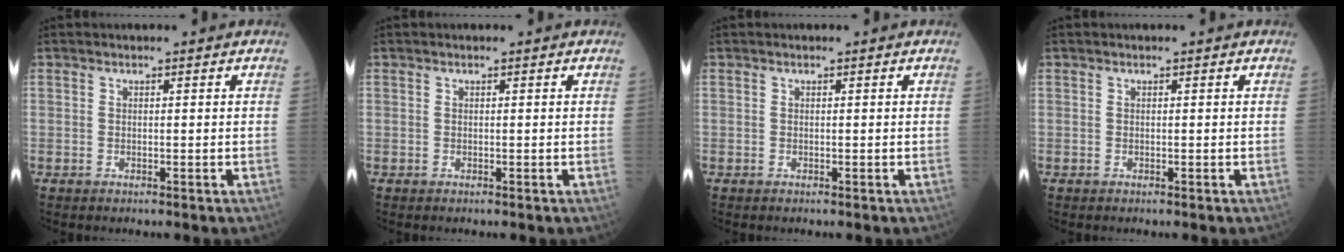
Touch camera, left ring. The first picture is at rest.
{"total": 0.0}
{"total": 0.0}
{"total": 0.0}